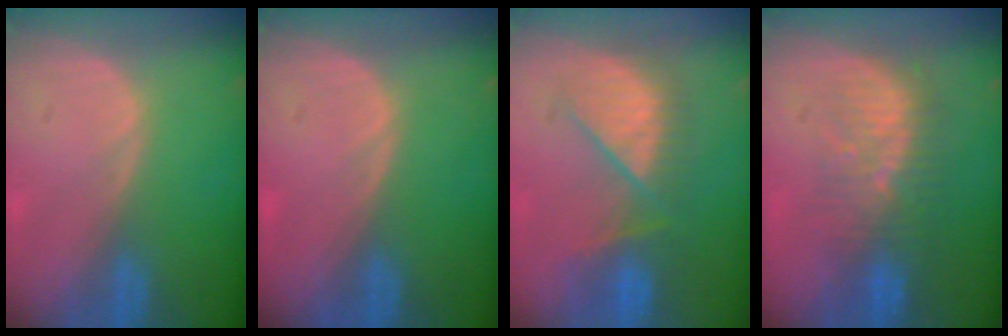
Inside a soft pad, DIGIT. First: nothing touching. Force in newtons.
{"total": 0.0}
{"total": 8.1, "press": 8.1, "slide": 0.0}
{"total": 8.3, "press": 7.7, "slide": 3.1}